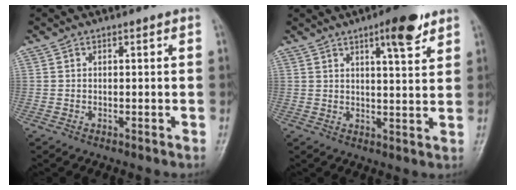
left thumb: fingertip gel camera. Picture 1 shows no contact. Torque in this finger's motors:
{"motor_torque": [0.12, 0.05, 0.11, -0.01, 0.08]}